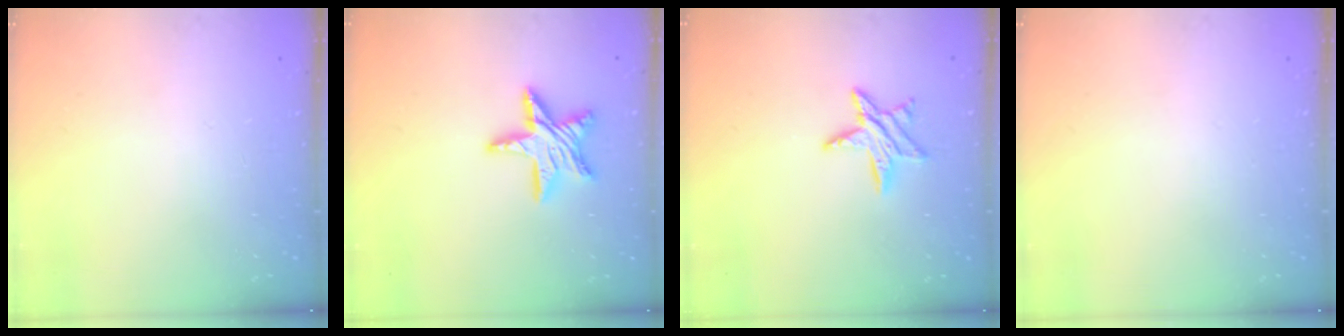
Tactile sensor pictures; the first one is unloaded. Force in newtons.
{"total": 13.1, "press": 13.0, "slide": 1.2}
{"total": 8.2, "press": 8.2, "slide": 0.1}
{"total": 0.0}